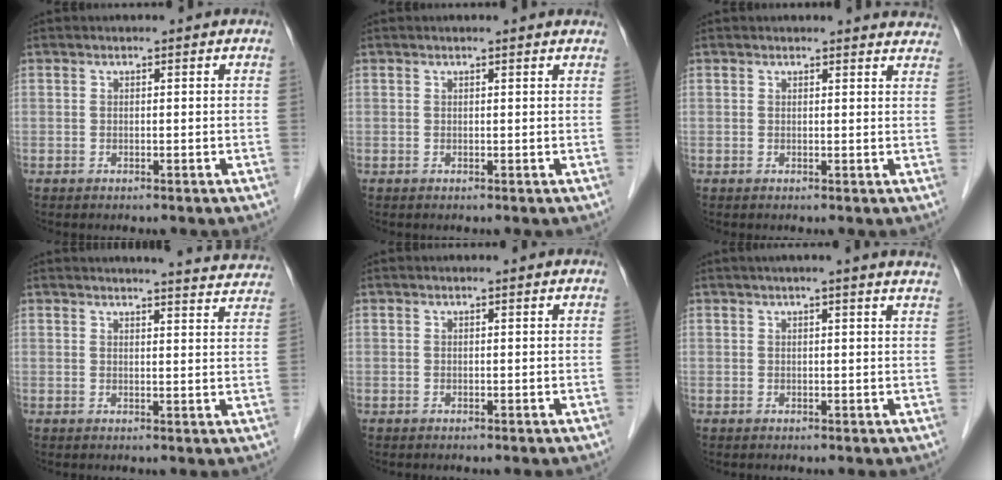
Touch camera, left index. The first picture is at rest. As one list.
[{"total": 2.1, "force": [2.0, 0.1, 0.7], "torque": [-0.015, 0.008, 0.015]}, {"total": 5.4, "force": [5.3, 0.9, 0.4], "torque": [0.011, -0.016, 0.029]}, {"total": 12.7, "force": [12.3, 0.7, 2.8], "torque": [-0.017, -0.039, 0.119]}, {"total": 0.6, "force": [0.6, 0.0, 0.2], "torque": [-0.006, 0.003, 0.007]}, {"total": 7.6, "force": [6.5, -0.4, 3.9], "torque": [-0.047, 0.014, 0.058]}]